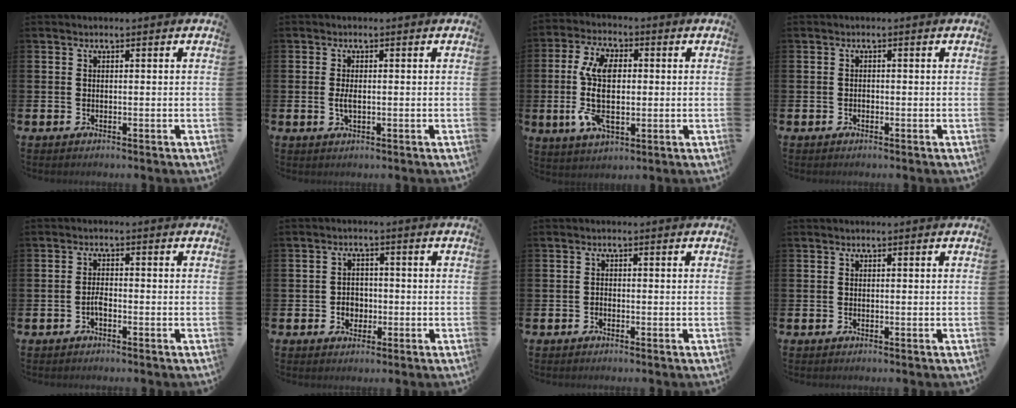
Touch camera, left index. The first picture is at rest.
{"total": 2.0, "force": [0.0, 0.8, 1.8], "torque": [-0.029, -0.002, -0.002]}
{"total": 10.9, "force": [0.4, 5.8, 9.3], "torque": [-0.188, -0.001, 0.002]}
{"total": 0.6, "force": [-0.4, 0.4, 0.2], "torque": [-0.006, 0.002, -0.008]}
{"total": 1.6, "force": [-1.3, 0.4, 0.9], "torque": [-0.012, 0.000, -0.026]}
{"total": 2.6, "force": [-0.6, 2.3, 1.0], "torque": [-0.010, 0.001, -0.018]}
{"total": 1.2, "force": [-1.1, 0.1, -0.4], "torque": [0.011, -0.001, -0.024]}
{"total": 0.0}